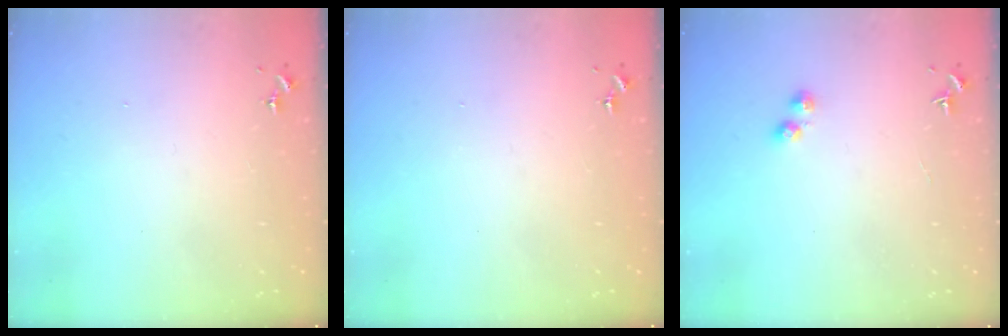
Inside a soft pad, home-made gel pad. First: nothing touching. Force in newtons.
{"total": 0.0}
{"total": 3.2, "press": 3.1, "slide": 0.6}